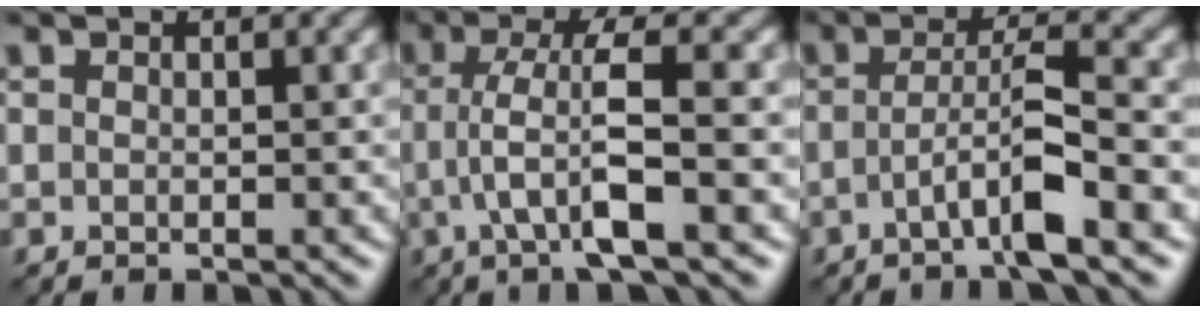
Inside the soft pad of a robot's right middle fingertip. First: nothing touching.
{"total": 5.8, "force": [-0.7, 1.0, 5.6], "torque": [-0.108, 0.006, -0.013]}
{"total": 5.1, "force": [-1.7, 0.6, 4.8], "torque": [-0.079, 0.011, -0.040]}